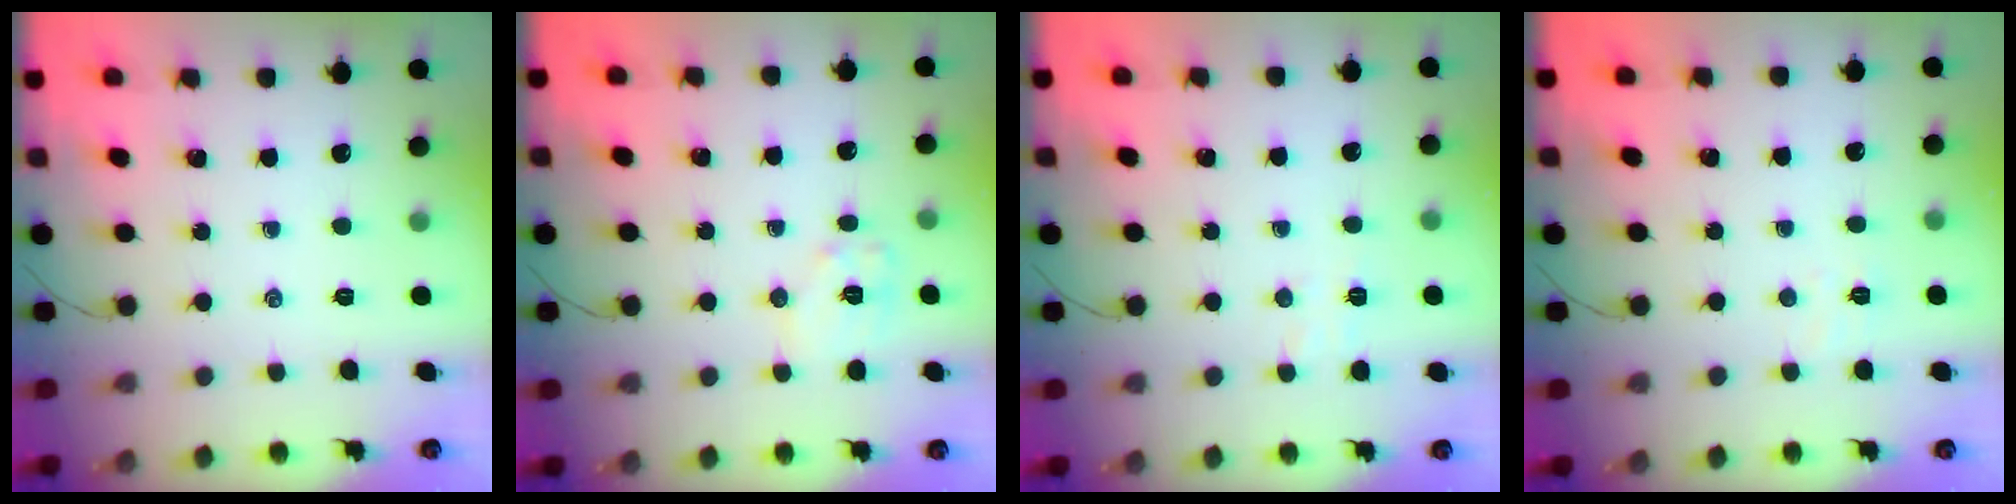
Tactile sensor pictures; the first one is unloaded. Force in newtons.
{"total": 7.3, "press": 7.3, "slide": 0.6}
{"total": 4.7, "press": 4.6, "slide": 0.8}
{"total": 2.5, "press": 2.4, "slide": 0.8}